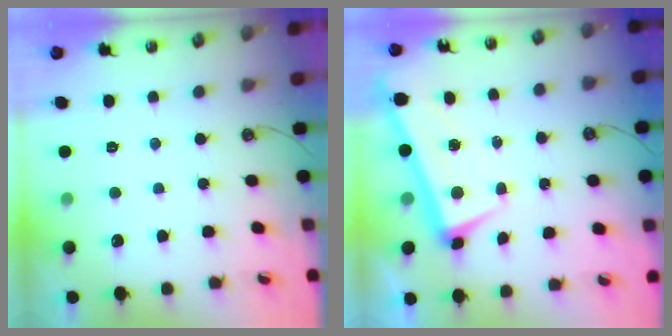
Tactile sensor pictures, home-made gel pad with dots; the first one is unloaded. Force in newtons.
{"total": 2.0, "press": 1.8, "slide": 0.9}